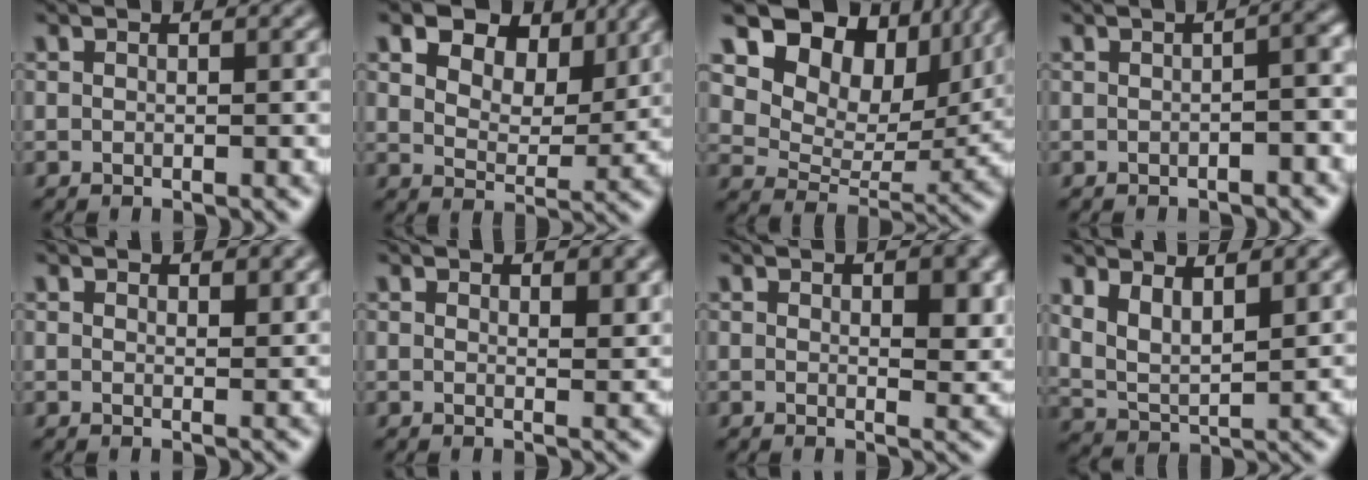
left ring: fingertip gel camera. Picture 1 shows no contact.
{"total": 9.3, "force": [5.5, 5.2, 5.3], "torque": [-0.089, 0.013, 0.077]}
{"total": 13.2, "force": [7.8, 8.1, 7.0], "torque": [-0.136, 0.018, 0.130]}
{"total": 4.0, "force": [-0.2, 1.7, 3.6], "torque": [-0.022, 0.012, -0.005]}
{"total": 1.5, "force": [1.3, 0.4, 0.6], "torque": [-0.010, -0.003, 0.025]}
{"total": 2.3, "force": [1.7, 0.6, 1.5], "torque": [-0.017, -0.005, 0.030]}
{"total": 4.4, "force": [1.6, 1.6, 3.8], "torque": [-0.044, -0.003, 0.029]}
{"total": 4.3, "force": [2.3, 2.0, 3.1], "torque": [-0.071, -0.012, 0.048]}